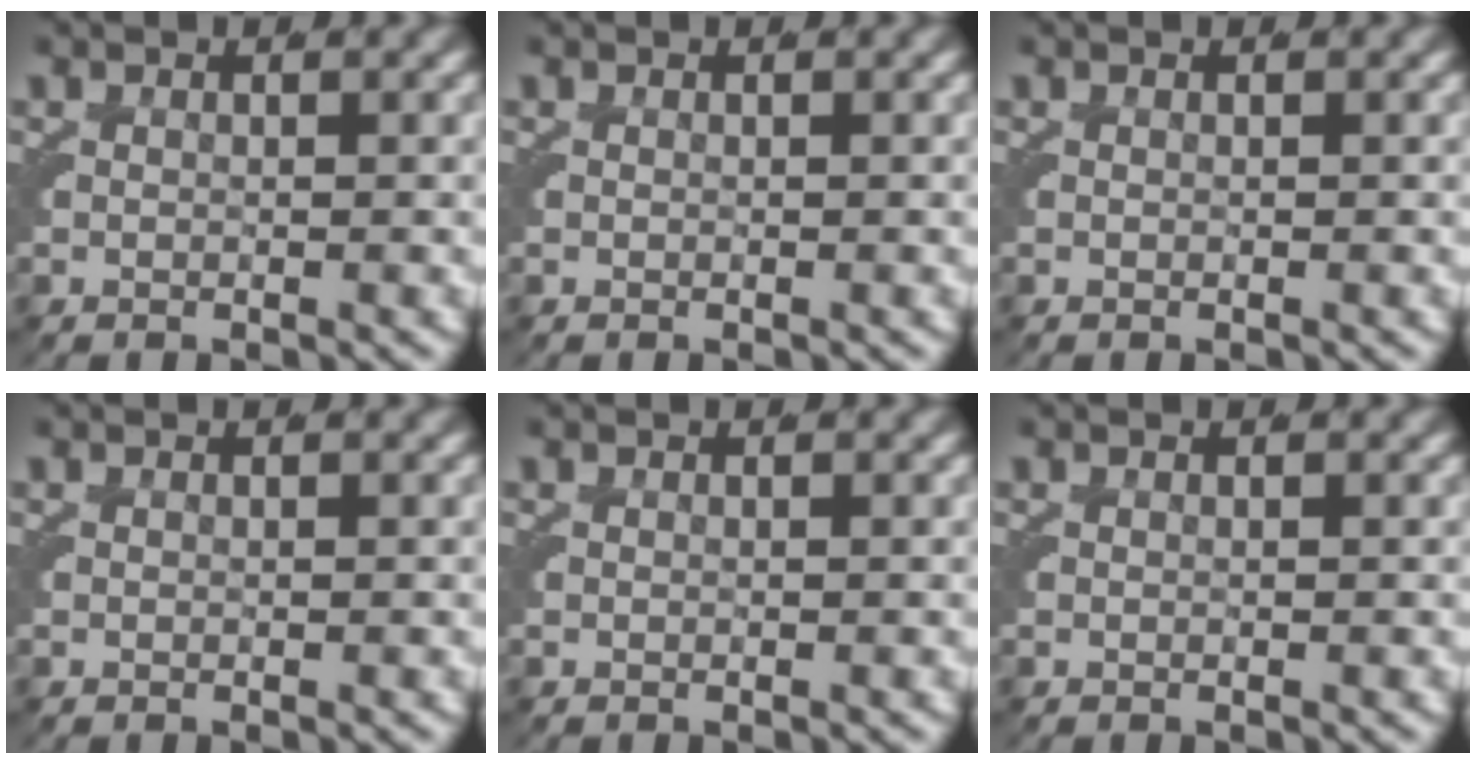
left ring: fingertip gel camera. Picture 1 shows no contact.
{"total": 0.0}
{"total": 0.0}
{"total": 0.0}
{"total": 0.0}
{"total": 0.0}